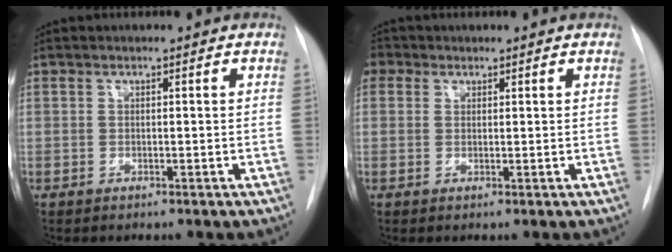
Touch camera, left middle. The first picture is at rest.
{"total": 2.2, "force": [1.0, 1.9, 0.4], "torque": [-0.001, 0.008, 0.014]}